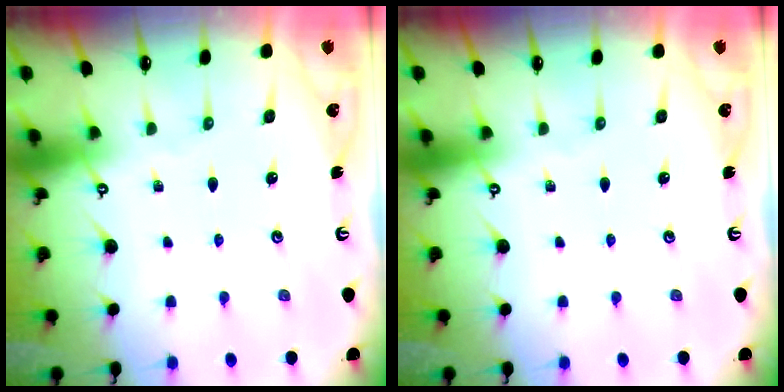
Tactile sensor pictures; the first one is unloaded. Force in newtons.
{"total": 0.0}